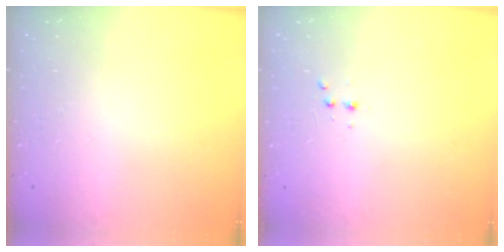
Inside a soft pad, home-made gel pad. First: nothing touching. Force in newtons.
{"total": 2.9, "press": 2.7, "slide": 1.0}